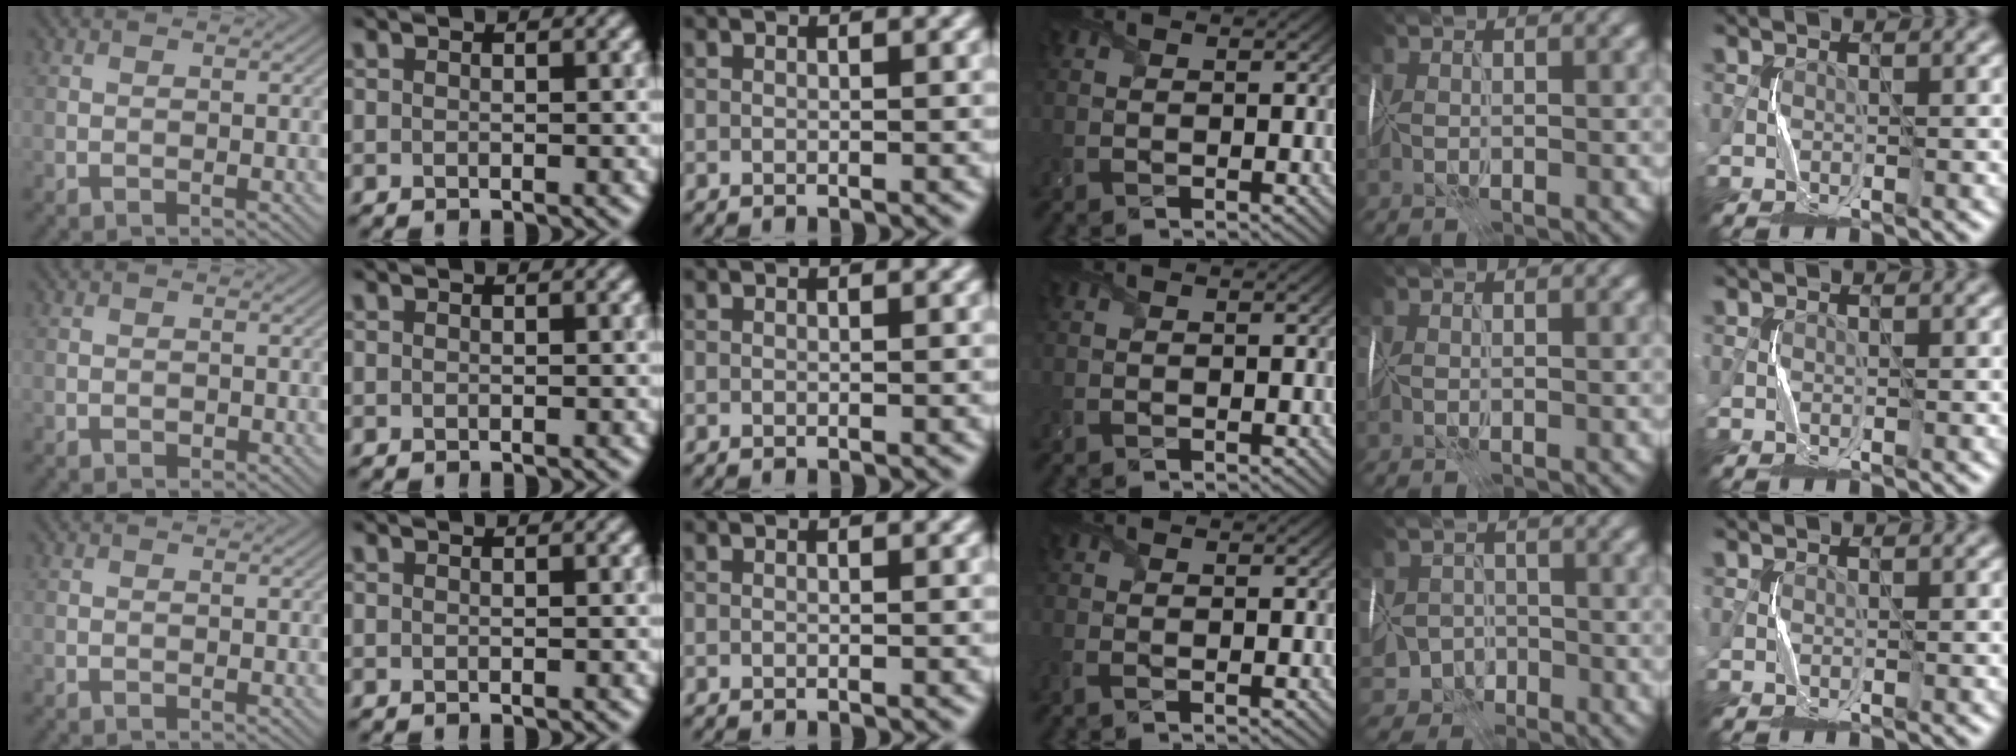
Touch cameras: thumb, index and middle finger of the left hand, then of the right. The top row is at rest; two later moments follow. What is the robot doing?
{"motion": "wrap", "object": "cellophane"}